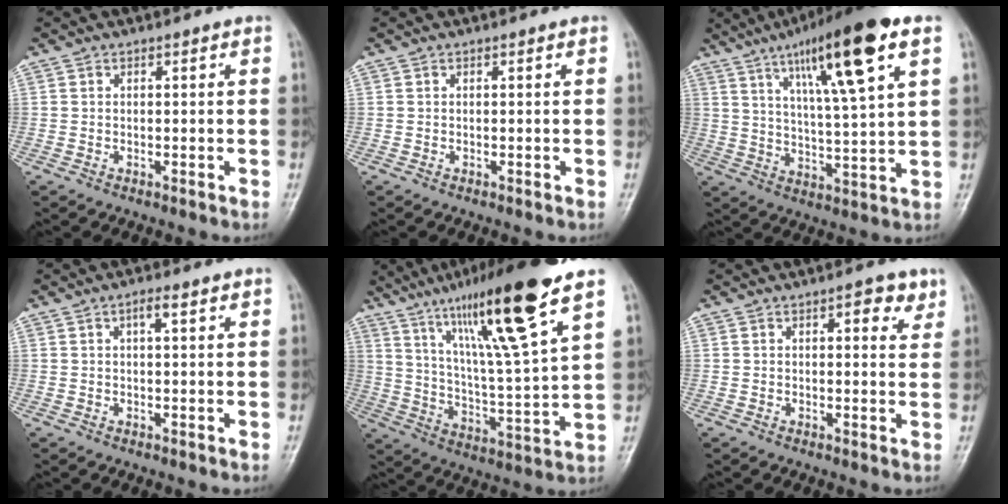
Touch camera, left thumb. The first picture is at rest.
{"total": 0.0}
{"total": 18.2, "force": [9.2, 2.7, 15.5], "torque": [-0.246, -0.022, 0.151]}
{"total": 2.4, "force": [1.1, 0.7, 2.0], "torque": [-0.035, 0.004, 0.018]}
{"total": 21.8, "force": [13.0, 2.1, 17.3], "torque": [-0.282, -0.045, 0.222]}
{"total": 4.1, "force": [2.2, 2.0, 2.8], "torque": [-0.018, -0.007, 0.023]}